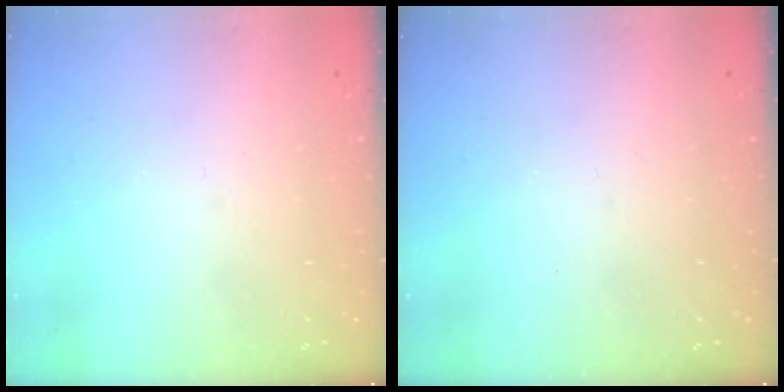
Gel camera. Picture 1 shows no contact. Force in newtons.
{"total": 0.0}